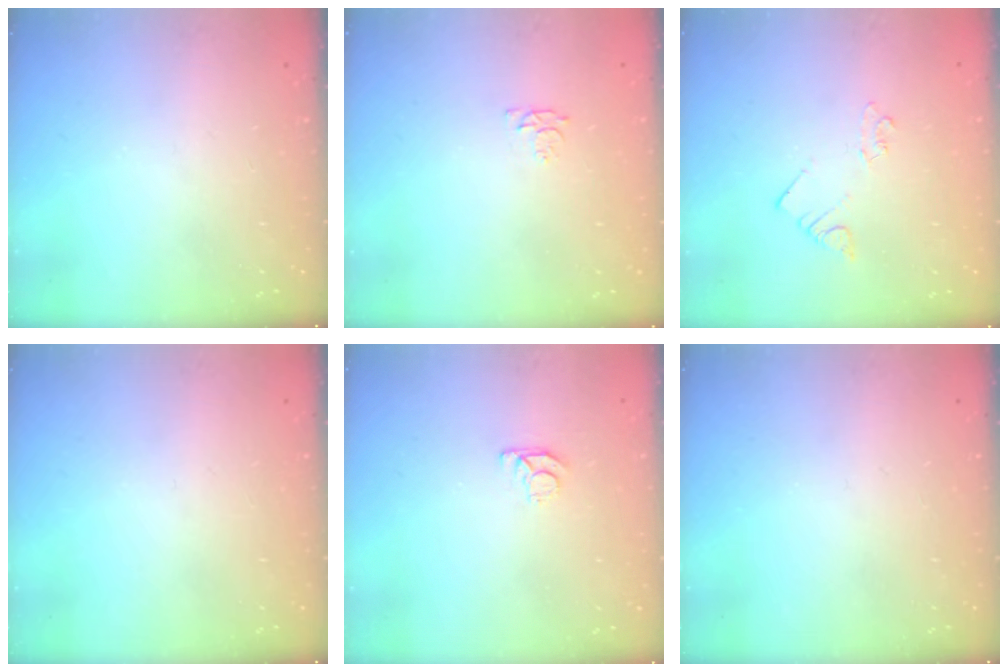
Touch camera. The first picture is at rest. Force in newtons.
{"total": 4.2, "press": 4.2, "slide": 0.7}
{"total": 1.4, "press": 1.4, "slide": 0.1}
{"total": 0.0}
{"total": 3.6, "press": 3.6, "slide": 0.4}
{"total": 0.0}